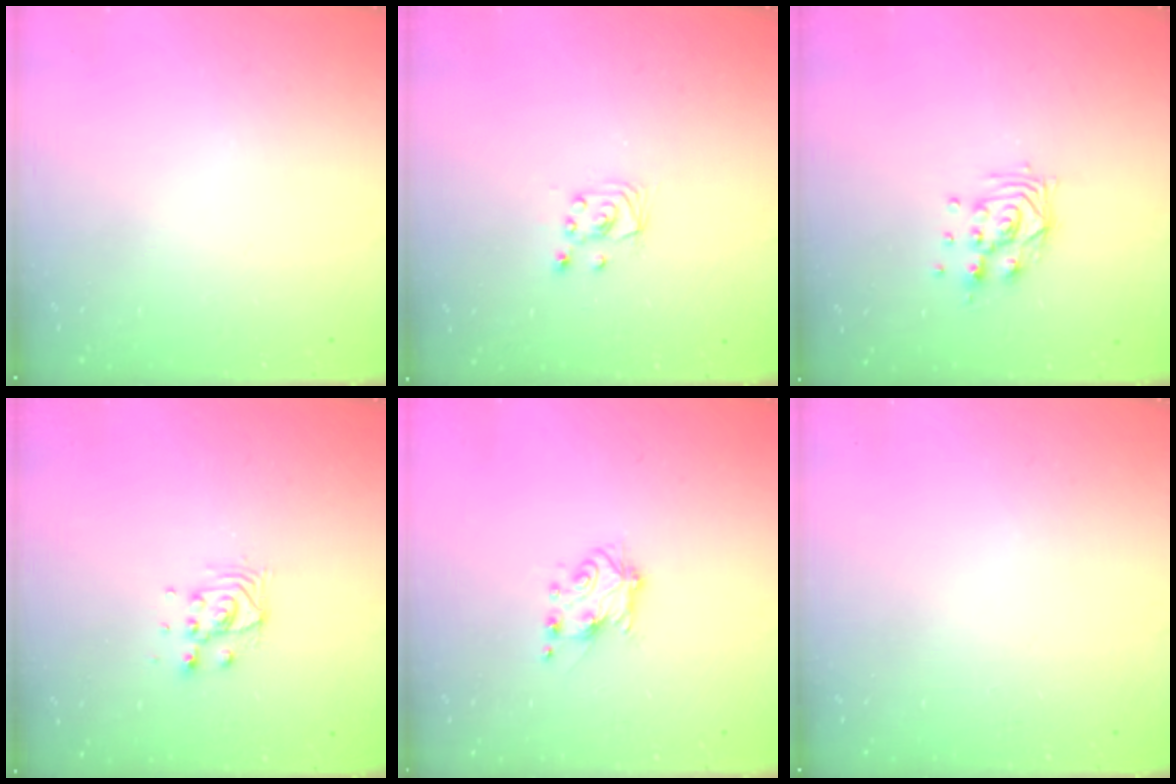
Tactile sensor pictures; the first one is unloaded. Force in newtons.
{"total": 2.4, "press": 2.4, "slide": 0.2}
{"total": 9.5, "press": 9.5, "slide": 0.7}
{"total": 6.4, "press": 6.4, "slide": 0.2}
{"total": 5.6, "press": 5.6, "slide": 0.8}
{"total": 0.0}